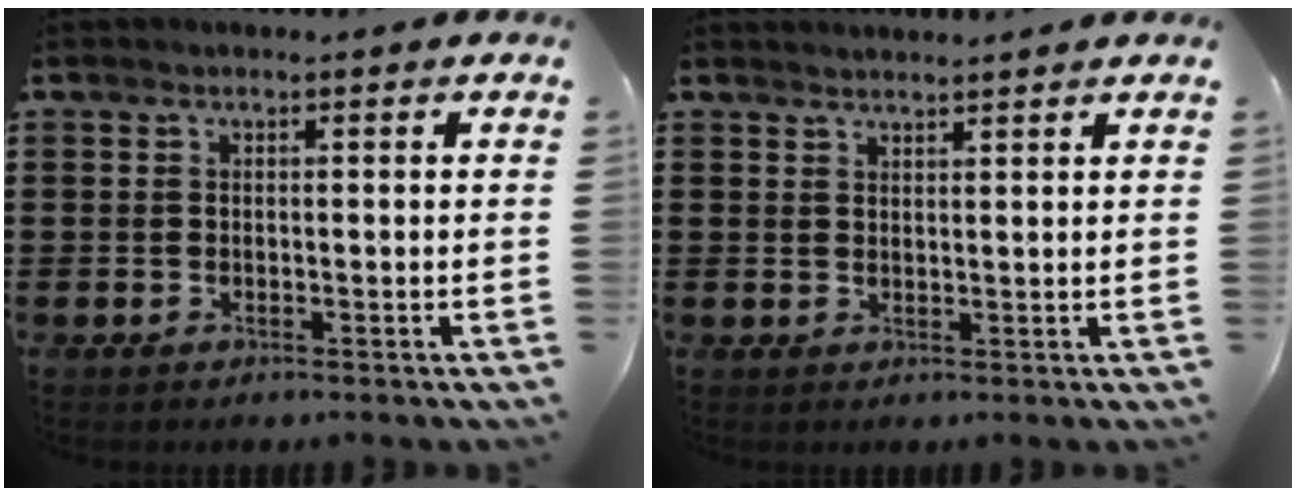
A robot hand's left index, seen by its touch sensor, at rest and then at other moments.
{"total": 1.7, "force": [1.7, -0.2, -0.1], "torque": [-0.002, 0.000, 0.035]}